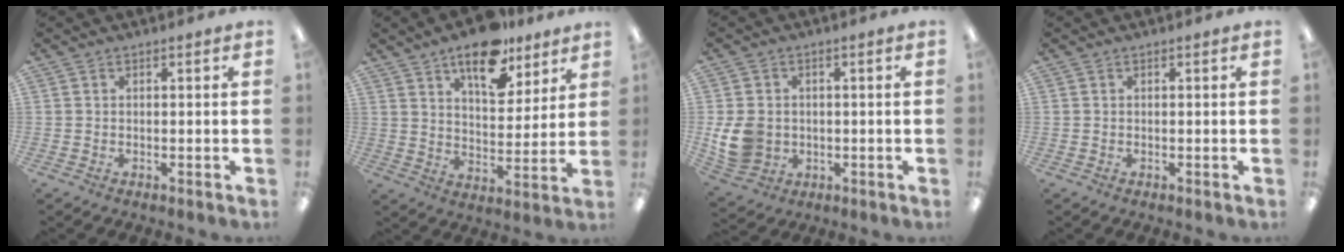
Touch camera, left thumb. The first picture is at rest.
{"total": 15.0, "force": [10.4, 7.1, 8.1], "torque": [-0.106, -0.056, 0.178]}
{"total": 9.1, "force": [-0.6, 7.9, 4.6], "torque": [-0.102, 0.013, -0.008]}
{"total": 0.0}